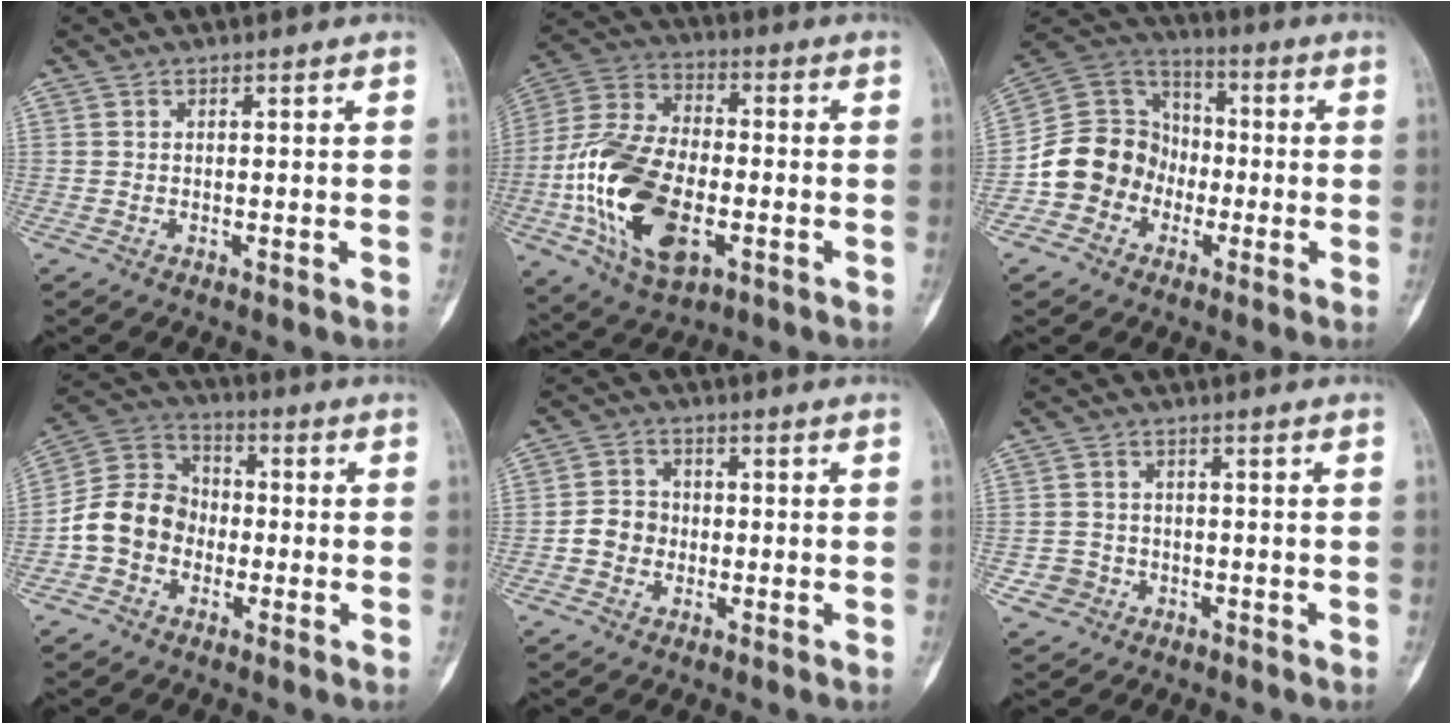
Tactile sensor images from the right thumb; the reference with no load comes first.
{"total": 20.9, "force": [-4.9, 11.5, 16.8], "torque": [-0.329, 0.012, -0.087]}
{"total": 13.1, "force": [-4.1, 11.6, 4.5], "torque": [-0.045, 0.065, -0.080]}
{"total": 11.1, "force": [-2.9, 9.2, 5.4], "torque": [-0.085, 0.040, -0.066]}
{"total": 4.9, "force": [-1.1, 4.3, 2.0], "torque": [-0.020, 0.018, -0.028]}
{"total": 3.5, "force": [-1.3, 3.3, 0.2], "torque": [0.012, 0.013, -0.024]}